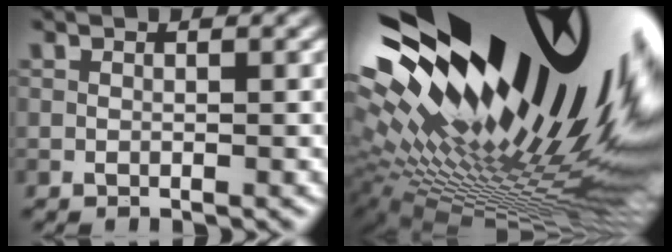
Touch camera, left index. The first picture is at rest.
{"total": 22.7, "force": [6.2, 7.9, 20.4], "torque": [-0.296, -0.006, 0.108]}